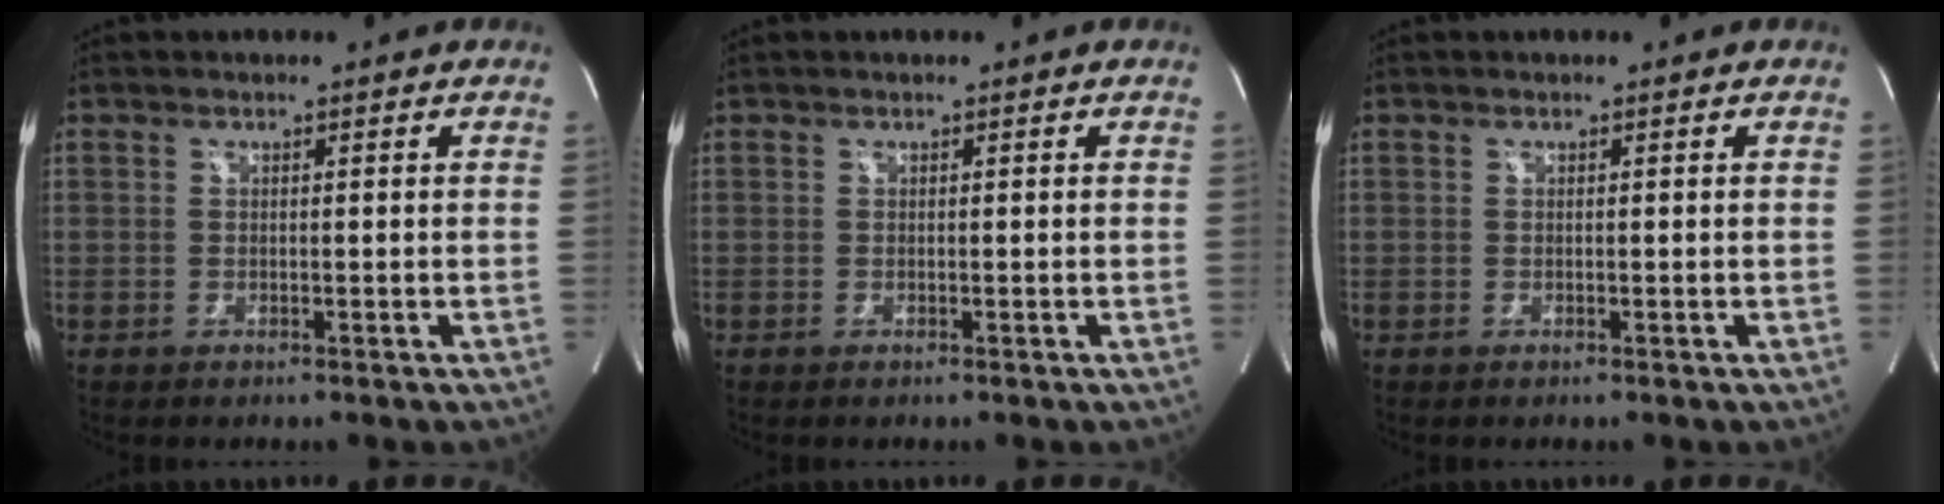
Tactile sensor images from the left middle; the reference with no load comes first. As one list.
[{"total": 0.0}, {"total": 0.0}]